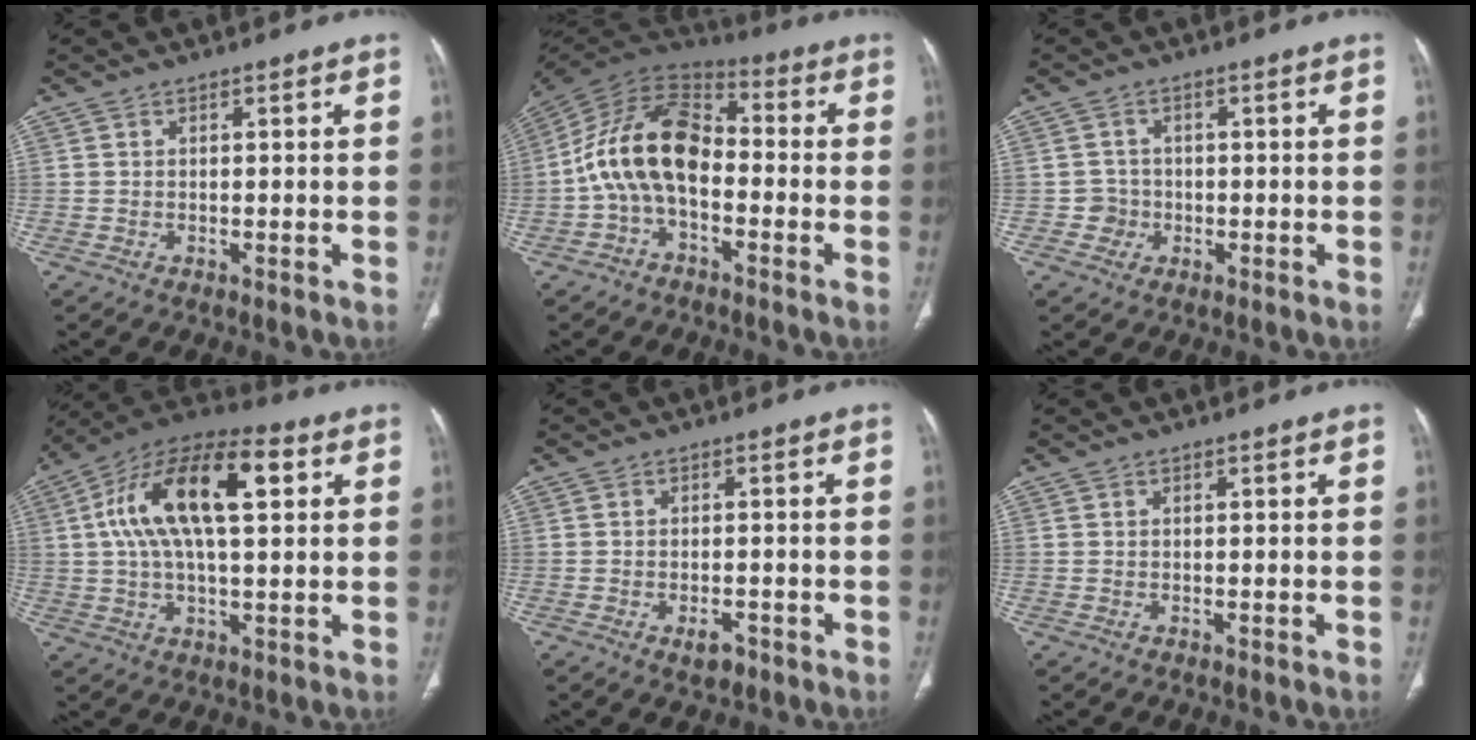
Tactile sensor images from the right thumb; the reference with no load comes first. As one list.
[{"total": 15.5, "force": [-2.4, 9.5, 12.0], "torque": [-0.213, 0.056, -0.055]}, {"total": 2.6, "force": [-0.7, 2.6, 0.0], "torque": [0.023, 0.012, -0.014]}, {"total": 19.4, "force": [4.8, 8.5, 16.8], "torque": [-0.292, 0.026, 0.071]}, {"total": 2.6, "force": [-1.4, 1.4, 1.7], "torque": [-0.023, 0.004, -0.018]}, {"total": 0.0}]